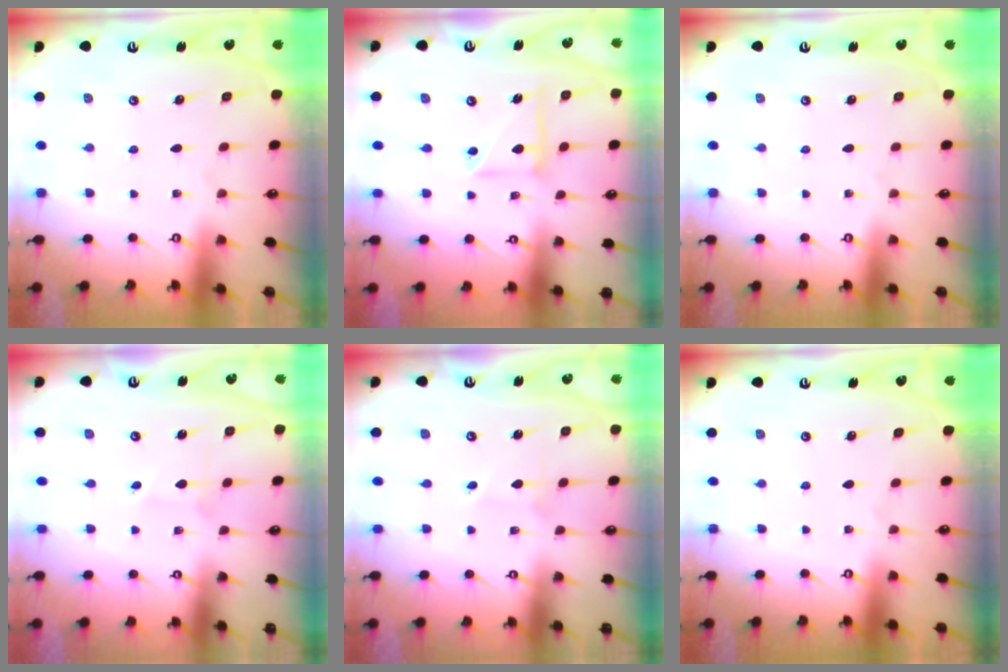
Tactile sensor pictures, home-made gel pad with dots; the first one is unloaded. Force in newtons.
{"total": 10.1, "press": 10.0, "slide": 1.1}
{"total": 0.0}
{"total": 2.0, "press": 2.0, "slide": 0.2}
{"total": 2.2, "press": 2.1, "slide": 0.3}
{"total": 0.0}